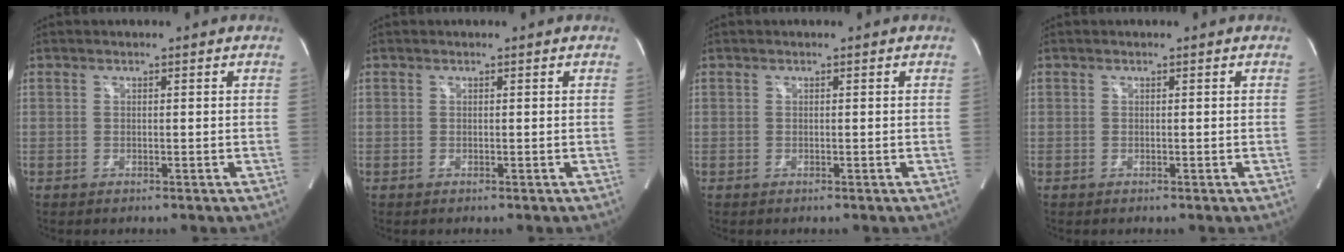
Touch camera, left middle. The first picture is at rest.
{"total": 0.0}
{"total": 0.0}
{"total": 0.0}